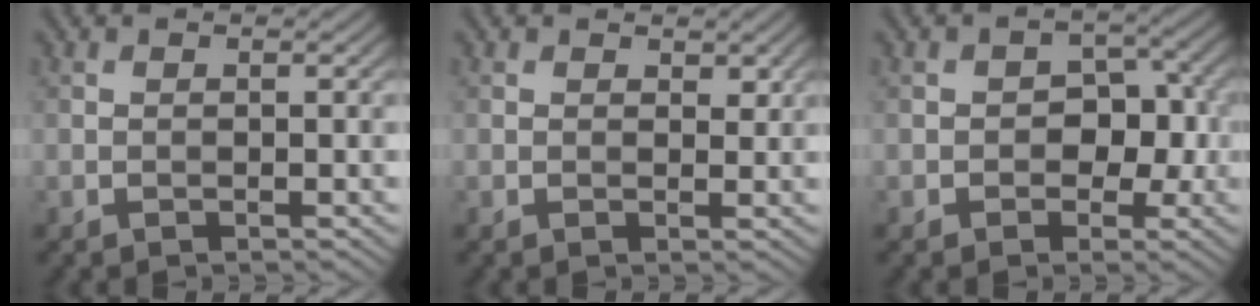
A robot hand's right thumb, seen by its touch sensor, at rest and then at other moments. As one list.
[{"total": 1.4, "force": [0.9, 0.8, 0.8], "torque": [-0.010, -0.002, 0.015]}, {"total": 4.9, "force": [-0.9, 3.7, 3.1], "torque": [-0.028, 0.001, -0.020]}]